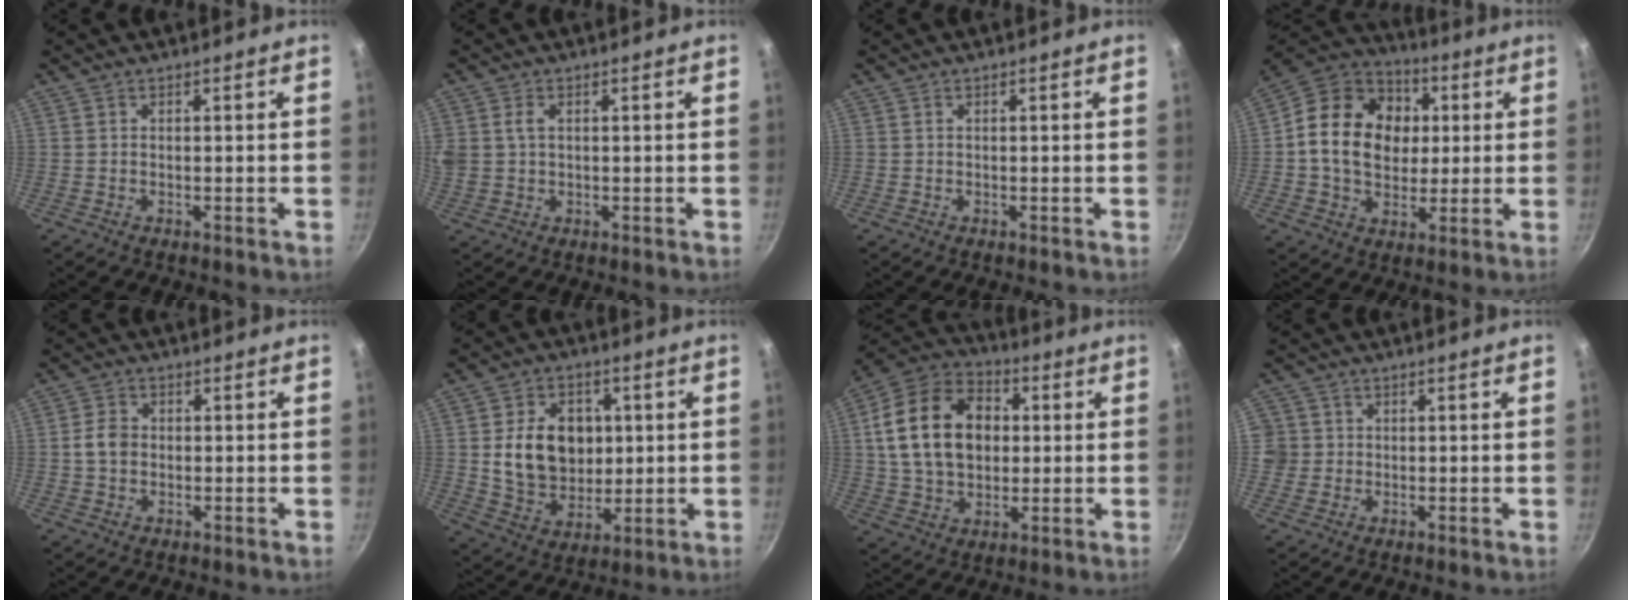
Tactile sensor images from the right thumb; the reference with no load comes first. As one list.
[{"total": 4.6, "force": [1.2, 3.3, 3.0], "torque": [-0.059, 0.004, 0.024]}, {"total": 0.0}, {"total": 19.0, "force": [2.3, 14.9, 11.6], "torque": [-0.172, 0.019, 0.031]}, {"total": 3.8, "force": [-0.2, 3.0, 2.3], "torque": [-0.032, 0.011, -0.009]}, {"total": 14.3, "force": [1.7, 10.9, 9.0], "torque": [-0.123, -0.002, 0.036]}, {"total": 19.7, "force": [2.8, 14.3, 13.3], "torque": [-0.209, 0.021, 0.043]}, {"total": 3.9, "force": [-0.1, 3.9, 0.8], "torque": [0.008, 0.011, -0.005]}]